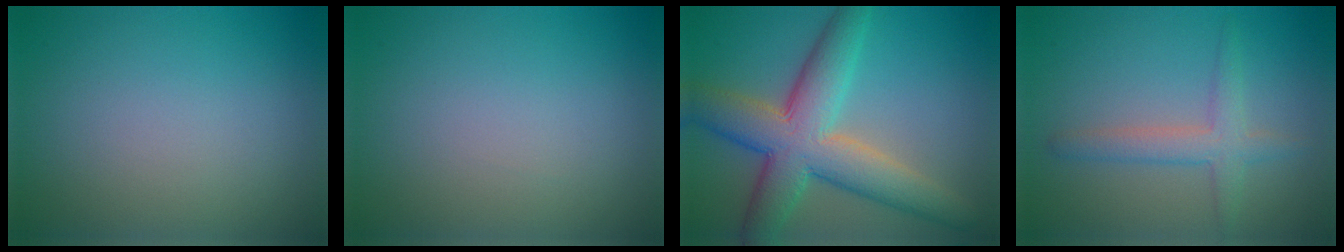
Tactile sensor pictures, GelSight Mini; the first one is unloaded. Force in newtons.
{"total": 0.0}
{"total": 9.2, "press": 9.2, "slide": 0.8}
{"total": 2.9, "press": 2.9, "slide": 0.2}